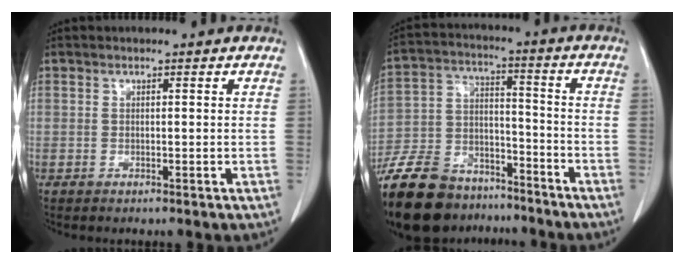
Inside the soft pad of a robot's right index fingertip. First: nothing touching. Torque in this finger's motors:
{"motor_torque": [0.12, -1.14, -0.95, -0.21]}